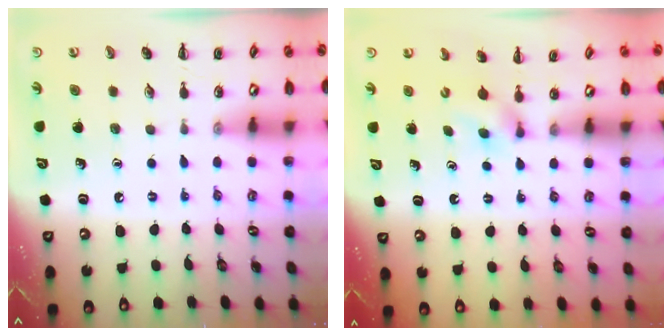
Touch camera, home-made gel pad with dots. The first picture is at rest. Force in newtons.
{"total": 4.2, "press": 4.0, "slide": 1.0}